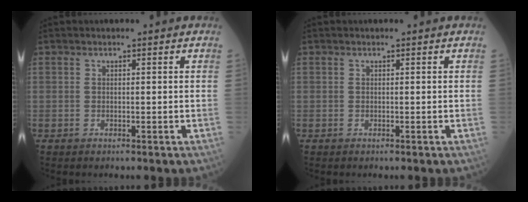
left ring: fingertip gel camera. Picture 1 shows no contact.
{"total": 0.0}